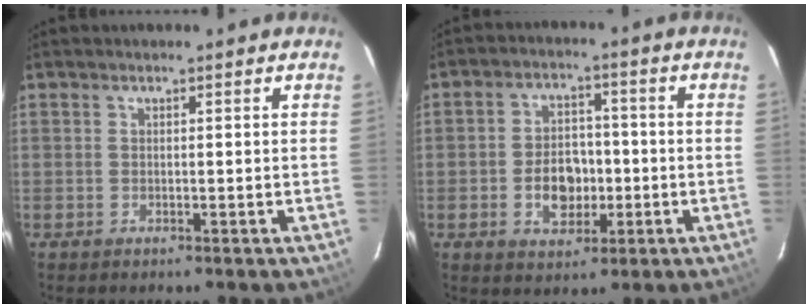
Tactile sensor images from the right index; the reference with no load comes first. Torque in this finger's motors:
{"motor_torque": [1.20, 0.35, 0.62, 0.06]}